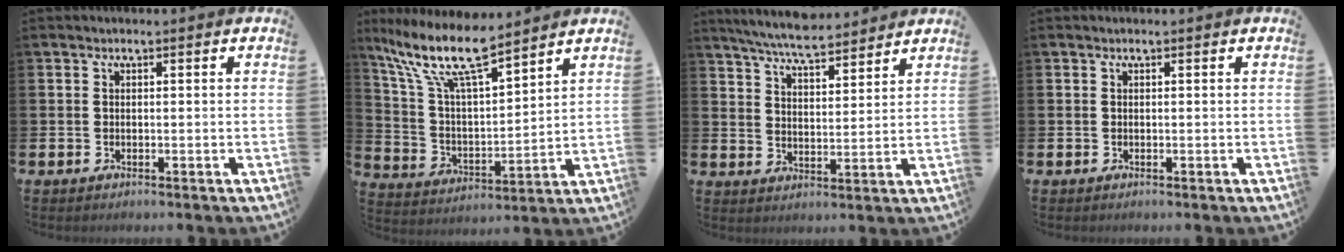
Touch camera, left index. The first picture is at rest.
{"total": 11.7, "force": [9.5, 2.1, 6.4], "torque": [-0.160, -0.046, 0.164]}
{"total": 6.8, "force": [6.5, 0.6, 1.9], "torque": [-0.050, -0.037, 0.115]}
{"total": 0.0}